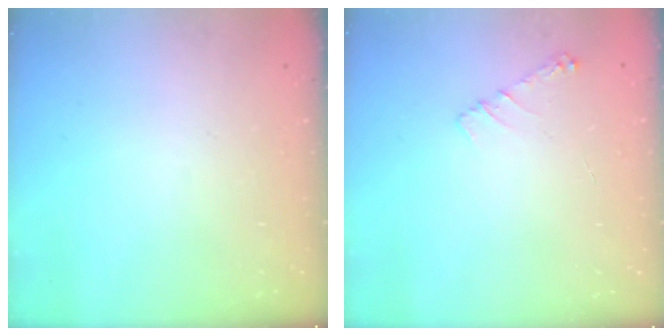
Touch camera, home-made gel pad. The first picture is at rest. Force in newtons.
{"total": 5.0, "press": 4.9, "slide": 0.8}